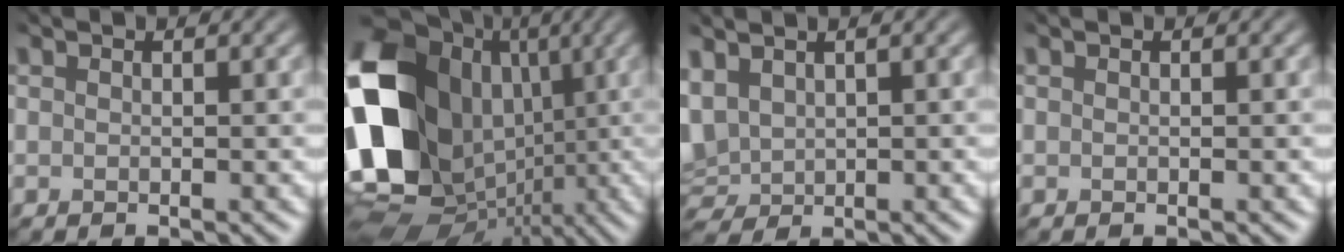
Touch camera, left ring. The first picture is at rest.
{"total": 17.5, "force": [-1.2, 13.9, 10.7], "torque": [-0.238, 0.002, -0.006]}
{"total": 3.9, "force": [1.3, 2.6, 2.5], "torque": [-0.081, 0.007, 0.041]}
{"total": 0.0}